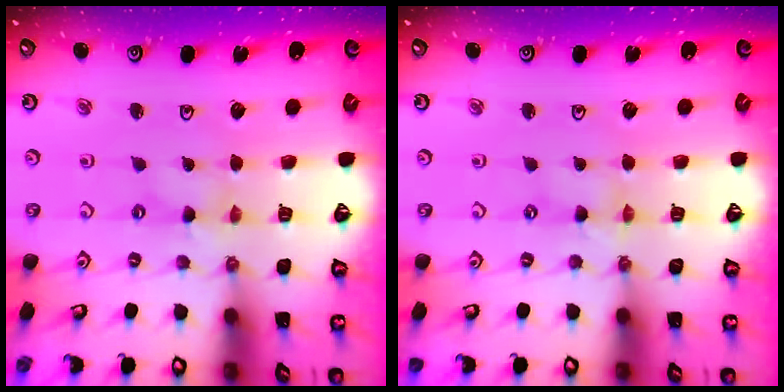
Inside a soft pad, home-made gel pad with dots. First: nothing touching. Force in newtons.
{"total": 0.0}